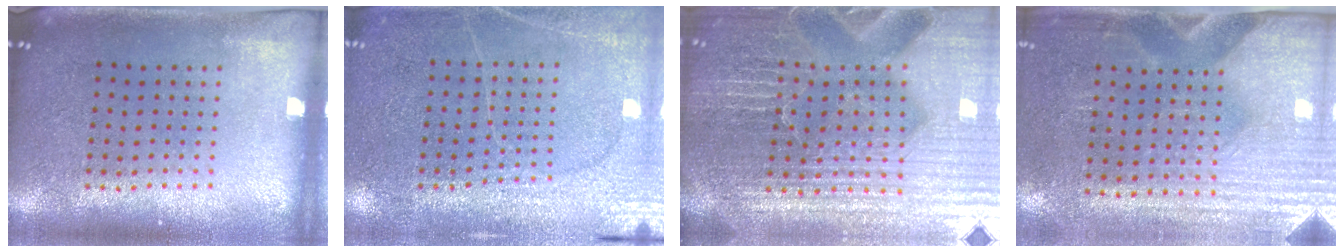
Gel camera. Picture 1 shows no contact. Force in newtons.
{"total": 2.8, "press": 2.7, "slide": 0.7}
{"total": 6.3, "press": 5.6, "slide": 2.8}
{"total": 3.0, "press": 2.7, "slide": 1.5}